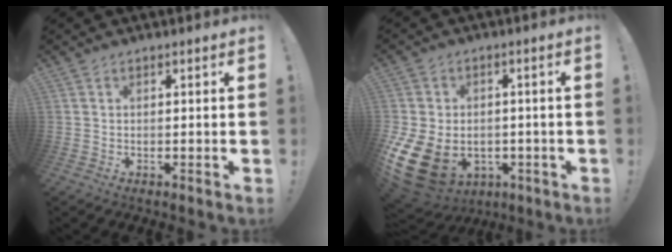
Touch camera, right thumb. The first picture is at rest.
{"total": 15.6, "force": [-5.2, 11.4, 9.3], "torque": [-0.193, 0.033, -0.084]}